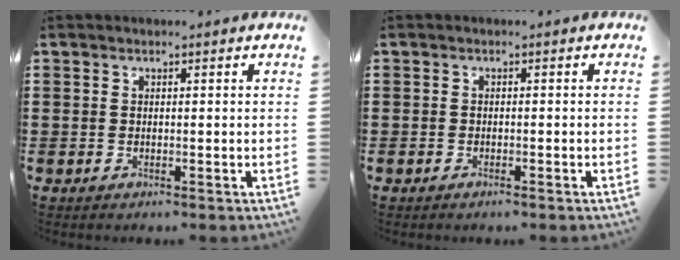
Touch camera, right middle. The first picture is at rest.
{"total": 0.6, "force": [-0.5, 0.1, 0.4], "torque": [-0.010, -0.004, -0.008]}